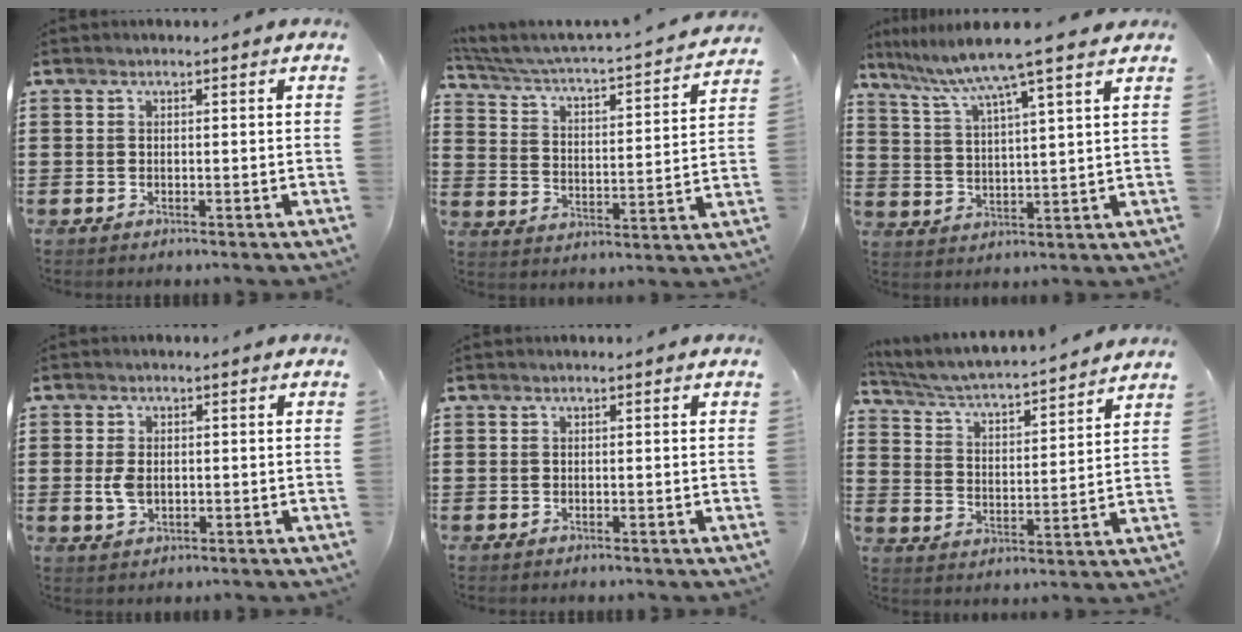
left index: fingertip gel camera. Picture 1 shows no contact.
{"total": 2.2, "force": [1.8, 0.2, 1.2], "torque": [-0.041, -0.034, 0.017]}
{"total": 7.6, "force": [6.2, -1.0, 4.3], "torque": [-0.104, -0.036, 0.102]}
{"total": 3.2, "force": [0.1, 1.9, 2.5], "torque": [-0.066, -0.001, -0.003]}
{"total": 0.0}
{"total": 3.9, "force": [3.7, -0.1, 1.3], "torque": [-0.044, -0.036, 0.052]}